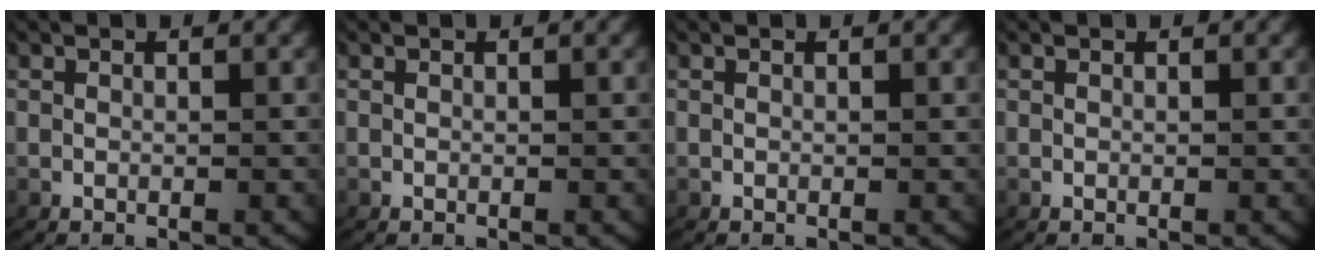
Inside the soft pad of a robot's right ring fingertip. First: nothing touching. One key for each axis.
{"total": 0.0}
{"total": 0.0}
{"total": 0.0}